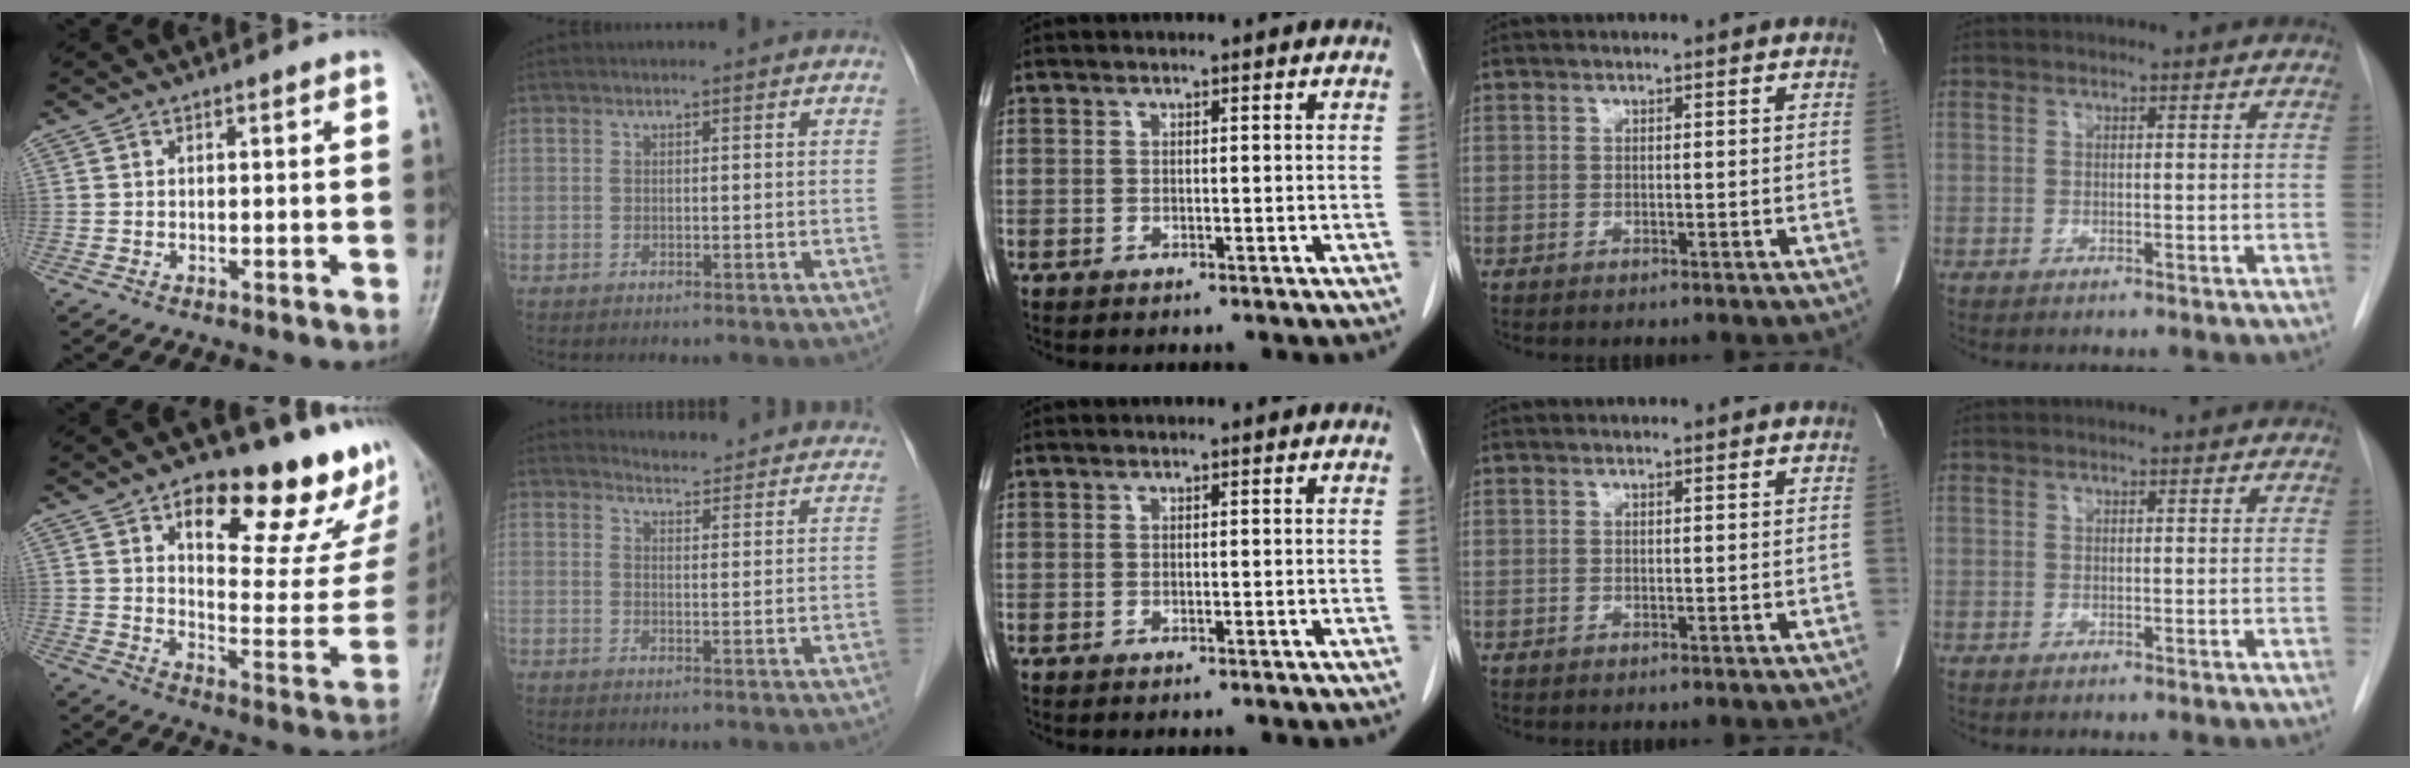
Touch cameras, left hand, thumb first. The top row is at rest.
{"thumb": {"total": 25.9, "force": [14.6, 10.5, 18.7], "torque": [-0.195, -0.058, 0.208]}, "index": {"total": 16.4, "force": [16.1, 2.2, 2.1], "torque": [-0.005, -0.052, 0.166]}}